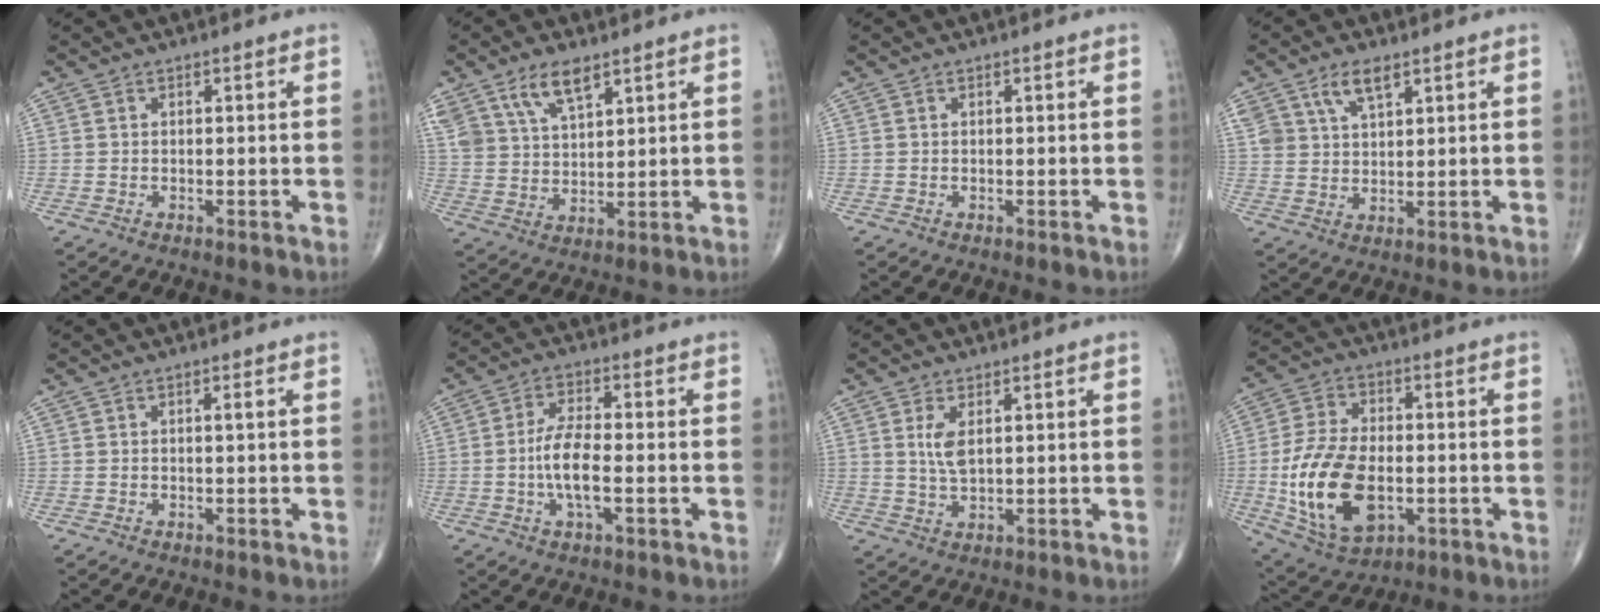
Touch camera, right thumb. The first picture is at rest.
{"total": 9.3, "force": [5.9, 4.3, 5.8], "torque": [-0.101, -0.022, 0.121]}
{"total": 0.0}
{"total": 6.4, "force": [3.8, 3.1, 4.1], "torque": [-0.068, -0.013, 0.074]}
{"total": 0.5, "force": [0.1, -0.1, 0.5], "torque": [-0.012, -0.001, 0.001]}
{"total": 7.5, "force": [-1.4, 2.6, 6.9], "torque": [-0.143, 0.010, -0.030]}
{"total": 4.2, "force": [1.3, 1.8, 3.5], "torque": [-0.070, -0.008, 0.033]}
{"total": 17.6, "force": [-3.1, 10.2, 14.0], "torque": [-0.263, 0.002, -0.043]}